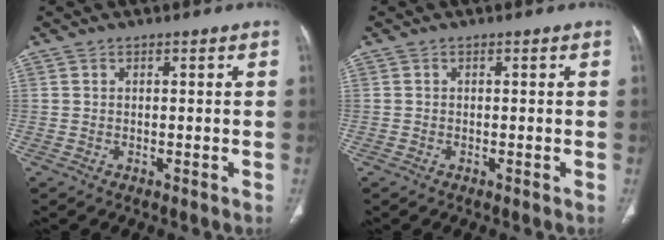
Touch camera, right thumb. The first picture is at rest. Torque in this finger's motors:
{"motor_torque": [0.05, 0.20, -0.02, -0.18, 0.02]}